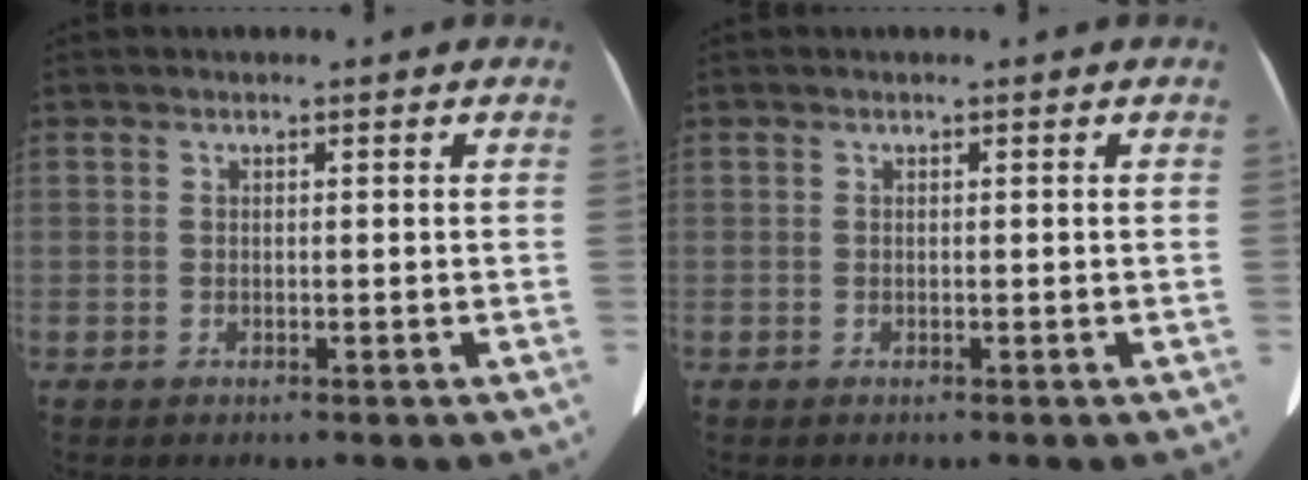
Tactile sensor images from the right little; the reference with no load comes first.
{"total": 0.0}